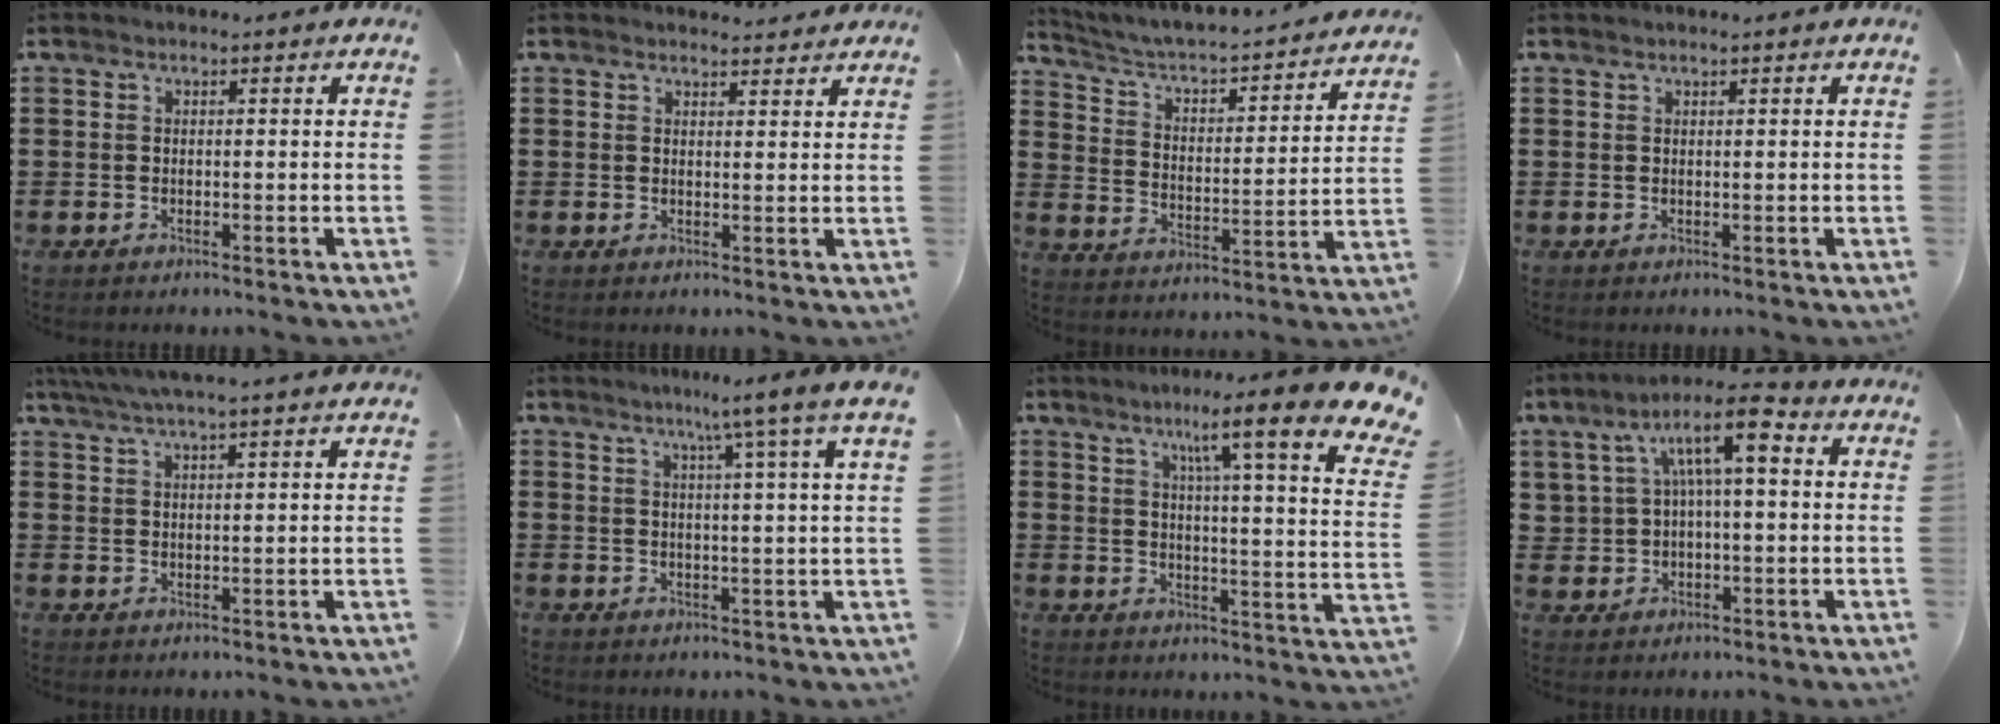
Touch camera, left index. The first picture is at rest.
{"total": 2.1, "force": [2.0, 0.3, 0.1], "torque": [-0.007, -0.001, 0.040]}
{"total": 3.1, "force": [2.9, 0.5, 1.2], "torque": [-0.043, -0.034, 0.035]}
{"total": 0.6, "force": [0.5, -0.1, 0.2], "torque": [-0.005, -0.003, 0.012]}
{"total": 4.3, "force": [3.9, -0.4, 1.7], "torque": [-0.045, -0.015, 0.070]}
{"total": 6.5, "force": [4.4, -1.6, 4.5], "torque": [-0.082, -0.021, 0.066]}
{"total": 12.4, "force": [8.1, 0.6, 9.4], "torque": [-0.157, -0.054, 0.115]}
{"total": 9.3, "force": [3.6, 3.7, 7.8], "torque": [-0.149, 0.004, 0.058]}